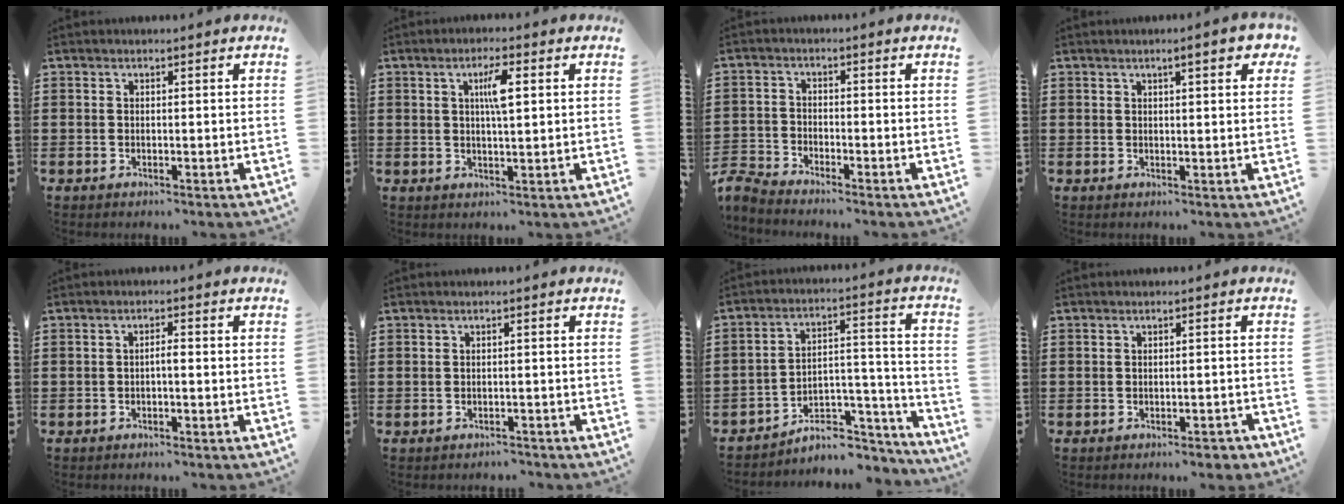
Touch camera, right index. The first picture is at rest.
{"total": 4.4, "force": [1.0, 1.0, 4.2], "torque": [-0.076, 0.006, 0.012]}
{"total": 3.3, "force": [-3.3, 0.5, 0.0], "torque": [-0.027, -0.006, -0.077]}
{"total": 3.4, "force": [1.8, 0.5, 2.8], "torque": [-0.041, 0.000, 0.025]}
{"total": 1.4, "force": [-0.5, 0.3, 1.3], "torque": [-0.025, 0.000, -0.010]}
{"total": 1.0, "force": [-0.9, 0.5, -0.1], "torque": [-0.001, 0.005, -0.020]}
{"total": 6.3, "force": [-5.0, 3.0, 2.2], "torque": [-0.036, 0.013, -0.093]}
{"total": 1.4, "force": [-1.1, 0.3, 0.9], "torque": [-0.018, -0.001, -0.021]}